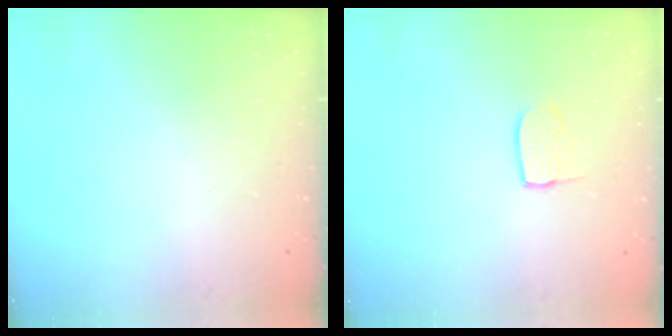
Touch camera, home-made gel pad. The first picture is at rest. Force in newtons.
{"total": 5.4, "press": 5.4, "slide": 0.3}